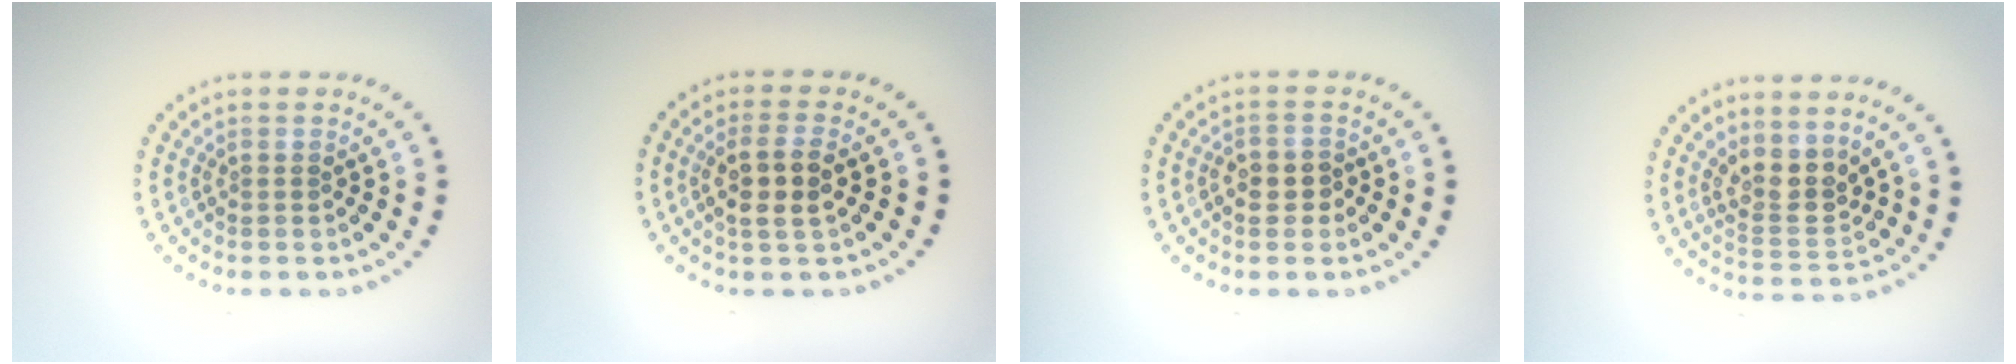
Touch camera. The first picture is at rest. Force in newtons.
{"total": 3.0, "press": 2.7, "slide": 1.2}
{"total": 1.7, "press": 1.5, "slide": 0.6}
{"total": 3.2, "press": 2.8, "slide": 1.6}